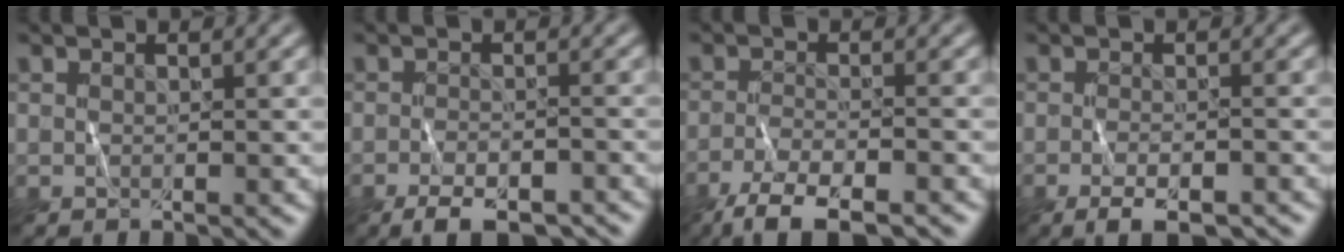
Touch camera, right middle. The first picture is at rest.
{"total": 4.3, "force": [-3.4, 1.2, 2.3], "torque": [-0.037, -0.004, -0.055]}
{"total": 4.7, "force": [-3.9, 0.6, 2.5], "torque": [-0.049, -0.008, -0.078]}
{"total": 2.8, "force": [-2.0, 0.5, 1.8], "torque": [-0.035, -0.004, -0.032]}